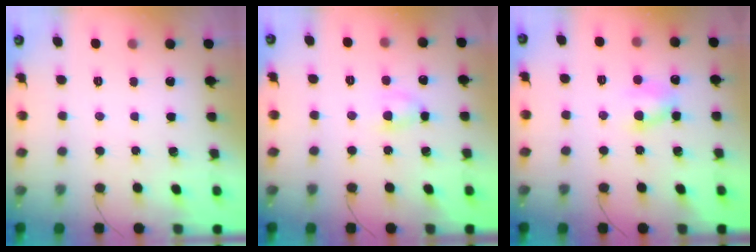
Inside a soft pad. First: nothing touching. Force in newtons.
{"total": 4.5, "press": 4.2, "slide": 1.7}
{"total": 5.9, "press": 5.9, "slide": 0.6}